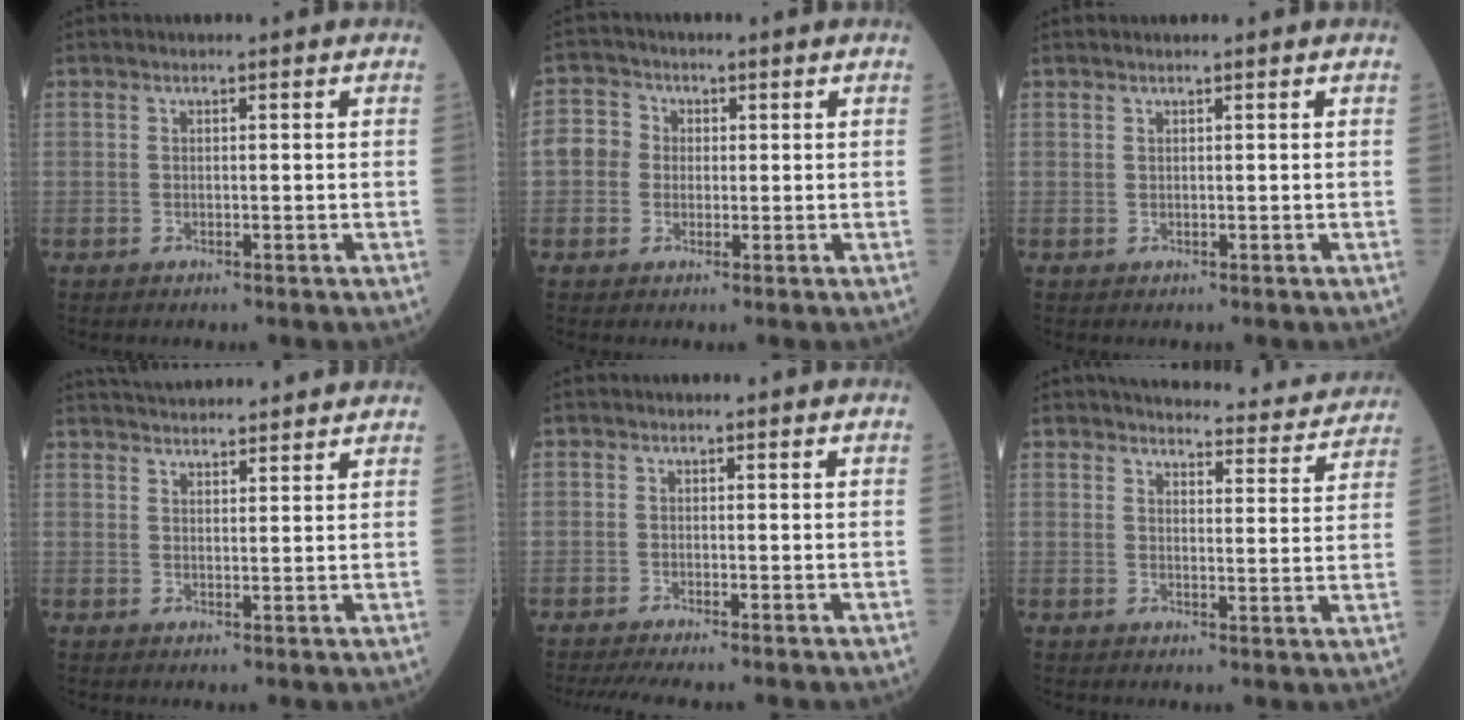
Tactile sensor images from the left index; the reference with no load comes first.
{"total": 5.3, "force": [-0.1, 5.1, 1.5], "torque": [-0.036, 0.021, -0.005]}
{"total": 0.0}
{"total": 11.1, "force": [10.5, 1.2, 3.2], "torque": [-0.048, 0.026, 0.147]}
{"total": 3.3, "force": [-2.8, -0.2, 1.7], "torque": [-0.027, -0.009, -0.050]}
{"total": 13.3, "force": [12.9, 2.5, 2.5], "torque": [-0.004, -0.030, 0.131]}